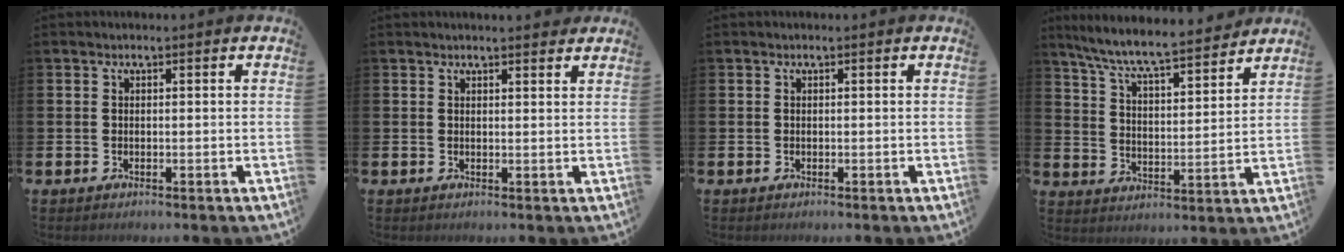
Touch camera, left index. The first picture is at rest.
{"total": 1.5, "force": [1.5, 0.0, 0.1], "torque": [-0.002, -0.005, 0.028]}
{"total": 0.0}
{"total": 7.7, "force": [7.2, 0.6, 2.6], "torque": [-0.081, -0.052, 0.124]}